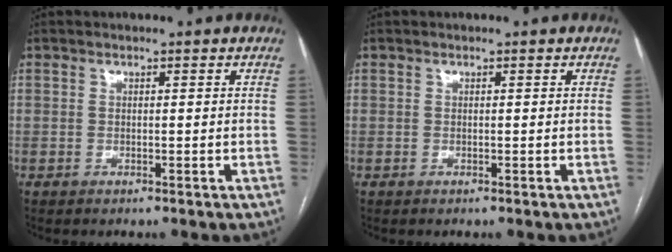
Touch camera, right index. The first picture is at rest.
{"total": 0.0}